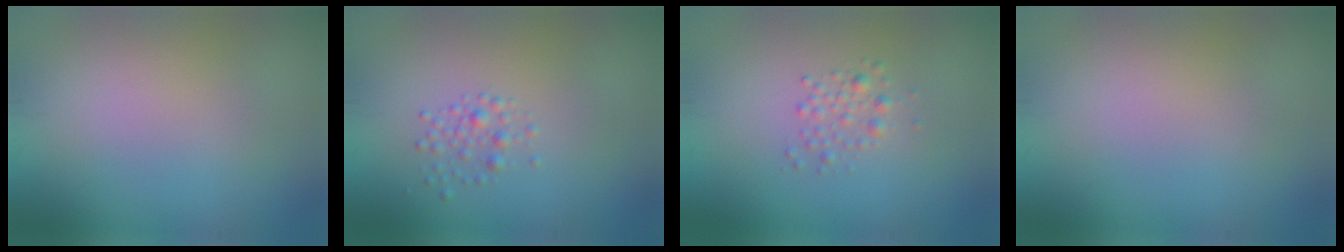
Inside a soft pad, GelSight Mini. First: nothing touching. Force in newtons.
{"total": 1.3, "press": 1.3, "slide": 0.0}
{"total": 1.3, "press": 1.3, "slide": 0.0}
{"total": 0.0}